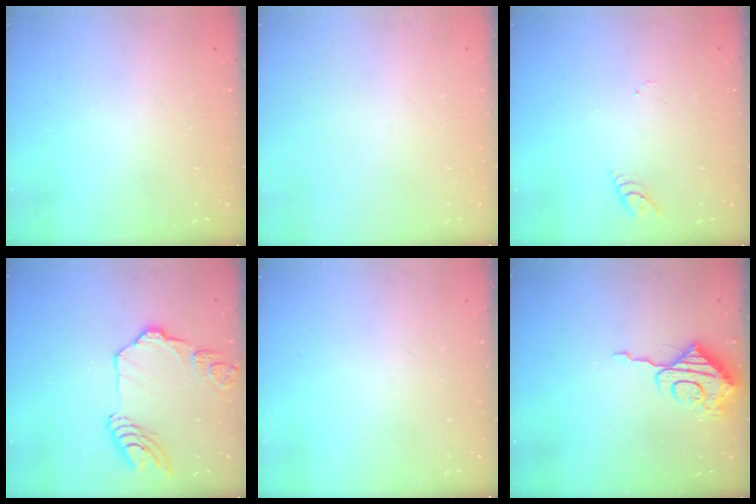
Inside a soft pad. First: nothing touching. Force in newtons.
{"total": 0.0}
{"total": 2.7, "press": 2.7, "slide": 0.2}
{"total": 14.6, "press": 14.5, "slide": 1.8}
{"total": 0.0}
{"total": 9.7, "press": 9.6, "slide": 0.8}